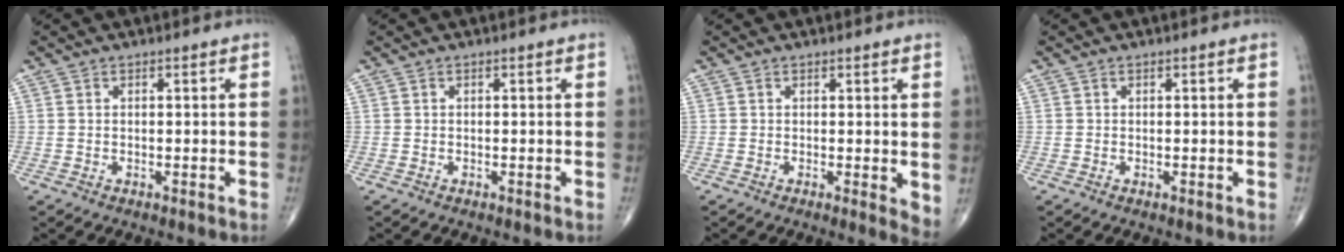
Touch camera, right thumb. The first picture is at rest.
{"total": 0.0}
{"total": 3.3, "force": [0.7, 1.2, 3.0], "torque": [-0.040, -0.012, 0.009]}
{"total": 0.0}